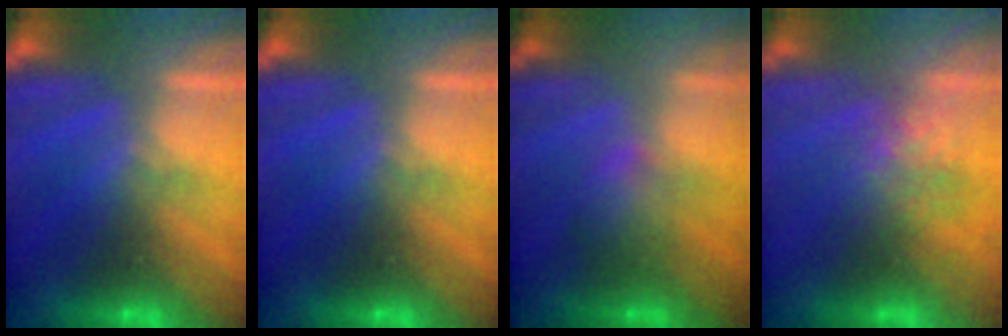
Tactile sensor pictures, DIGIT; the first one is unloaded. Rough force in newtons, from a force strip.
{"total": 0.0}
{"total": 2.1}
{"total": 2.9}